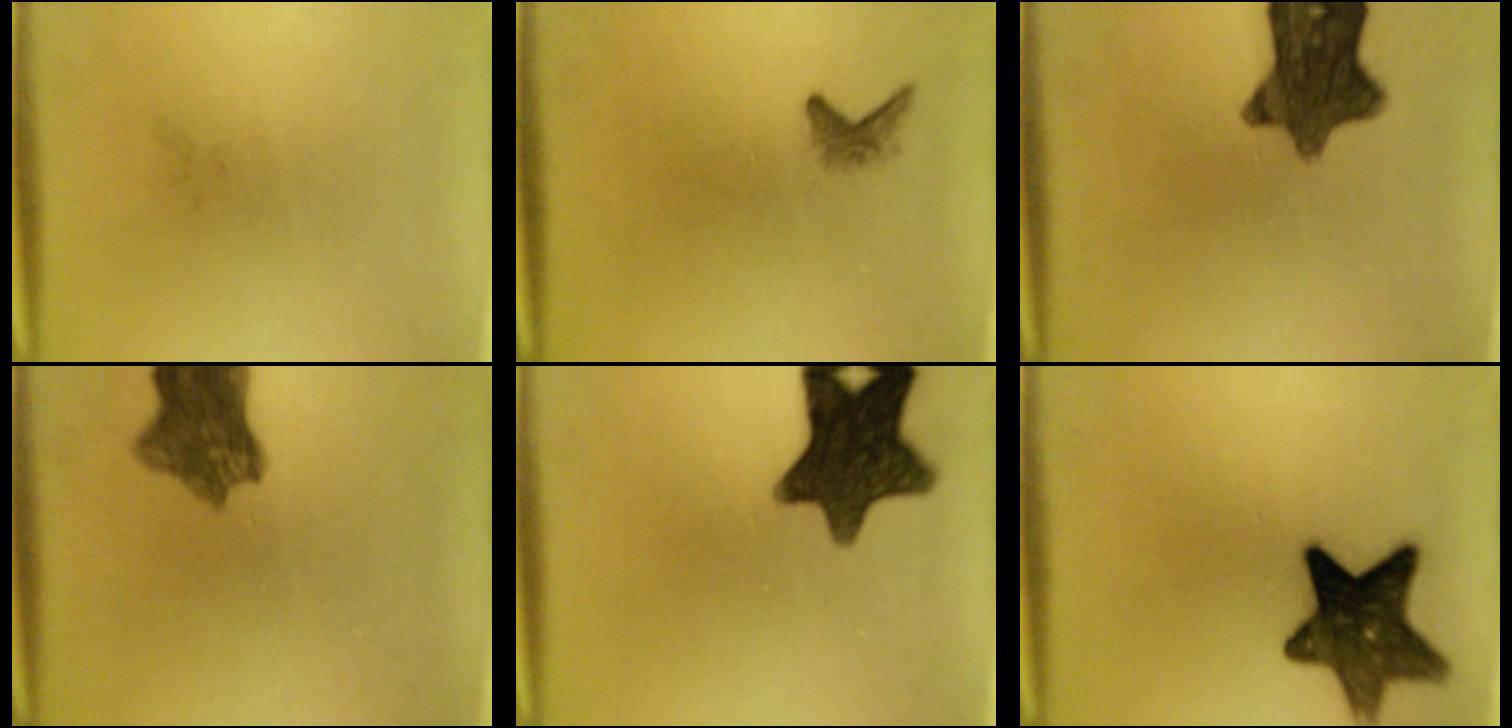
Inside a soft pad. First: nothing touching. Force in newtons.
{"total": 1.4}
{"total": 10.8}
{"total": 7.7}
{"total": 13.6}
{"total": 13.5}